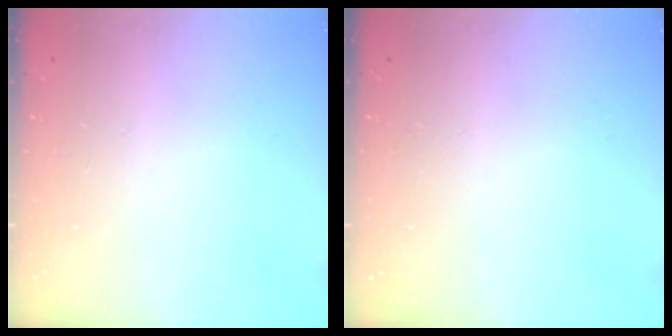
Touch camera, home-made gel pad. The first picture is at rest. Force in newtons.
{"total": 0.0}